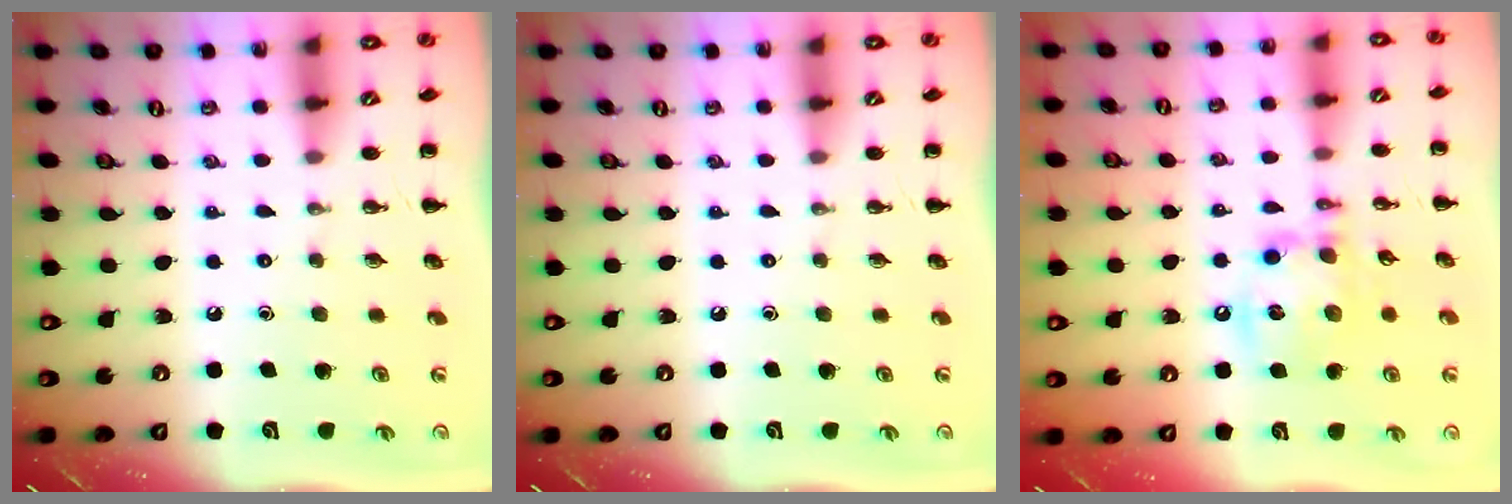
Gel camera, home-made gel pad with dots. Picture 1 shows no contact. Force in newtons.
{"total": 0.0}
{"total": 13.5, "press": 13.3, "slide": 2.1}